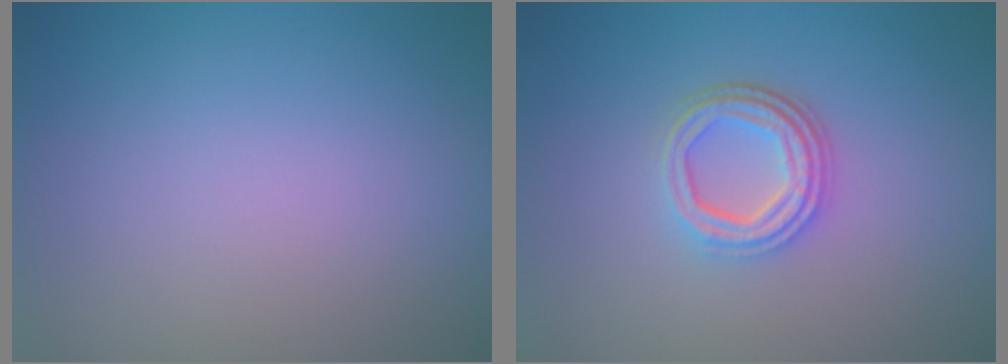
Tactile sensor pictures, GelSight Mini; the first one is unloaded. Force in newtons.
{"total": 4.0, "press": 3.1, "slide": 2.5}